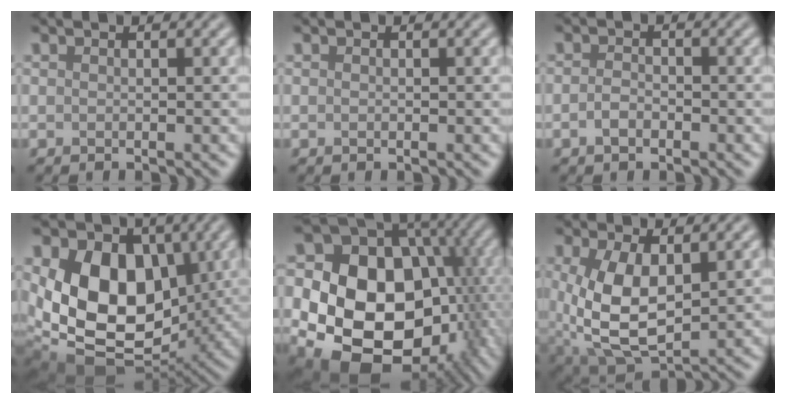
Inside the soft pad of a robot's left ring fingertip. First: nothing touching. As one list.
[{"total": 0.0}, {"total": 1.5, "force": [-0.7, 0.9, 1.0], "torque": [-0.021, 0.001, -0.018]}, {"total": 13.3, "force": [1.2, 9.3, 9.5], "torque": [-0.155, -0.015, 0.023]}, {"total": 19.9, "force": [-3.1, 15.7, 11.9], "torque": [-0.163, -0.025, -0.049]}, {"total": 7.9, "force": [0.6, 4.3, 6.6], "torque": [-0.150, -0.009, 0.017]}]